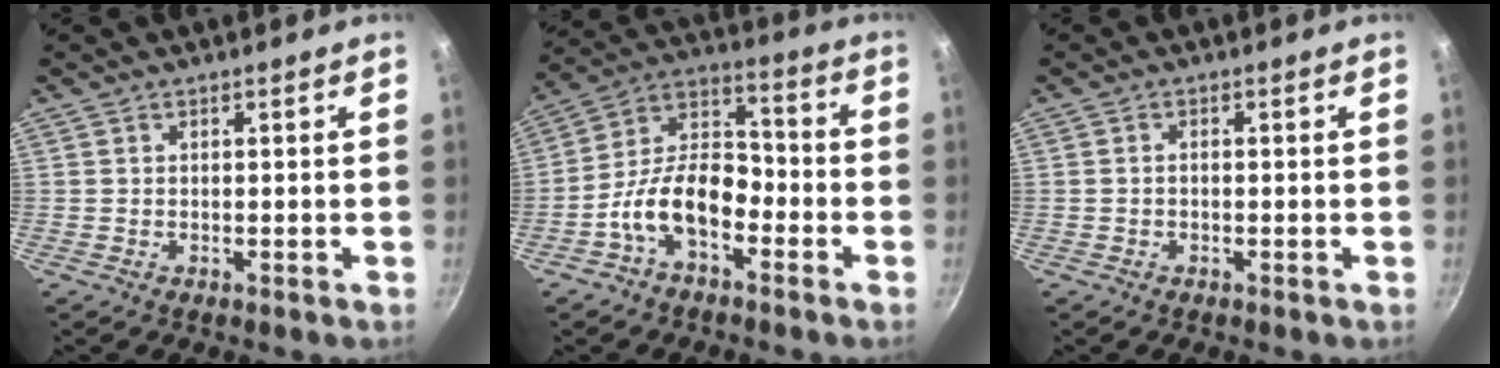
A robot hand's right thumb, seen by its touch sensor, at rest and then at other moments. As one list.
[{"total": 12.5, "force": [-5.4, 7.1, 8.8], "torque": [-0.130, 0.061, -0.116]}, {"total": 0.8, "force": [-0.3, 0.5, 0.6], "torque": [-0.013, 0.008, -0.005]}]